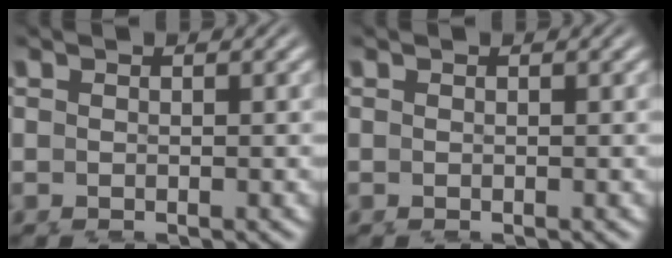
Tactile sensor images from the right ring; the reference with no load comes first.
{"total": 0.0}